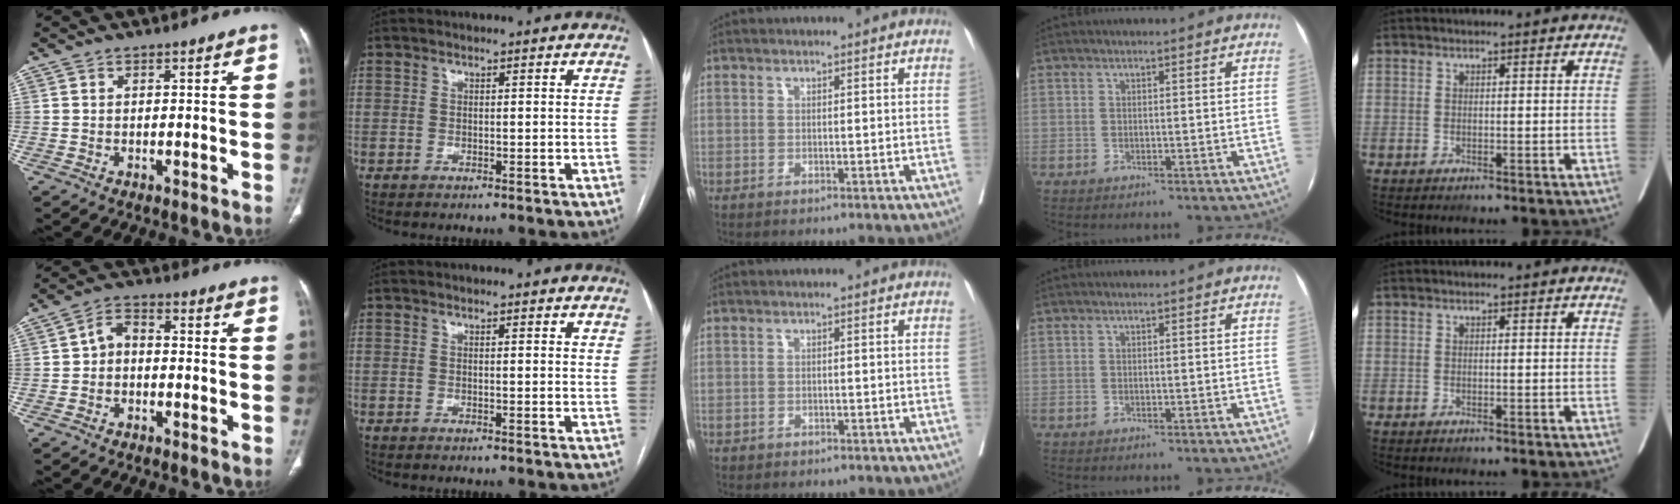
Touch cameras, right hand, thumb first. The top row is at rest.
{"thumb": {"total": 4.2, "force": [-0.7, 3.1, 2.7], "torque": [-0.037, 0.021, -0.025]}, "index": {"total": 1.7, "force": [1.5, 0.3, 0.8], "torque": [-0.012, -0.002, 0.010]}, "middle": {"total": 0.6, "force": [0.0, 0.6, 0.1], "torque": [-0.006, 0.006, 0.005]}}